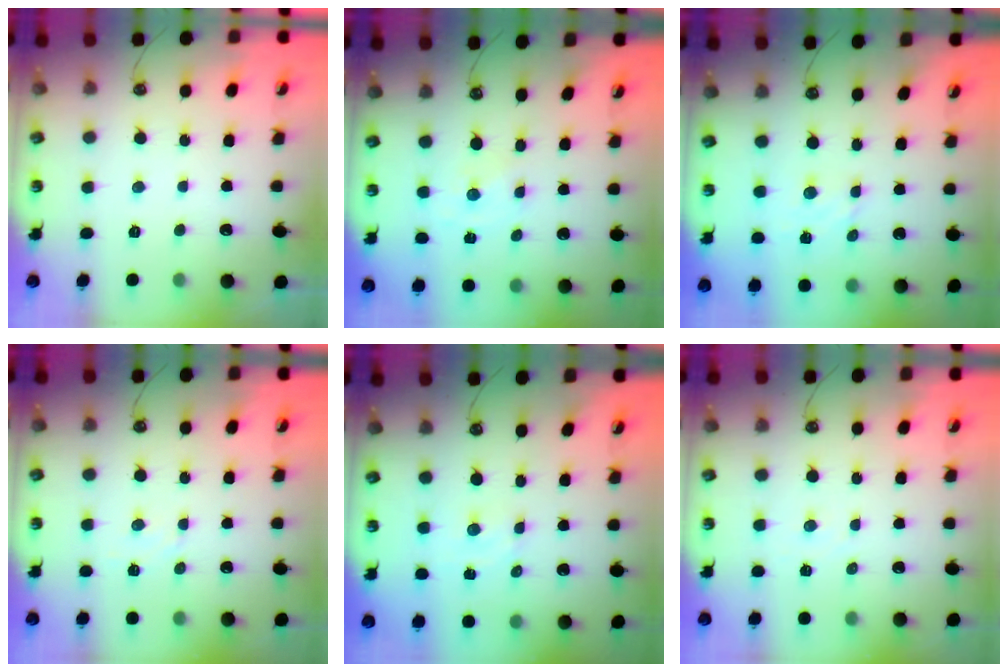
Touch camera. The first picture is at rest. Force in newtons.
{"total": 0.0}
{"total": 3.6, "press": 3.6, "slide": 0.2}
{"total": 4.6, "press": 4.5, "slide": 0.6}
{"total": 1.8, "press": 1.8, "slide": 0.3}
{"total": 4.1, "press": 4.0, "slide": 0.5}